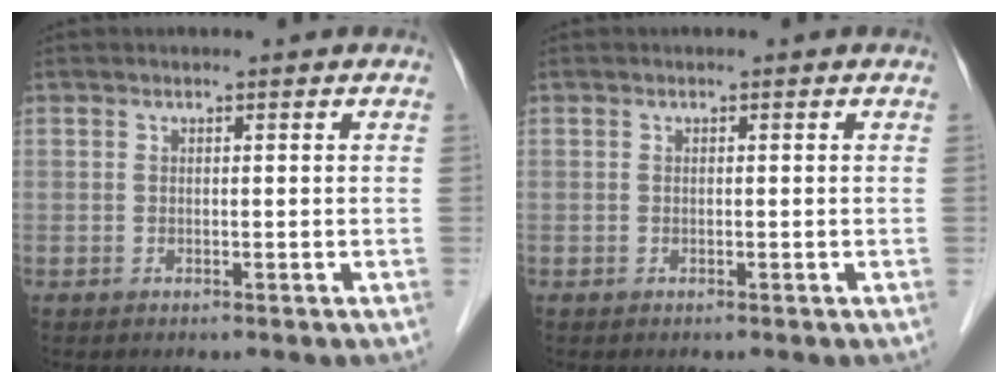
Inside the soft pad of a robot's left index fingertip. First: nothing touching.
{"total": 0.0}